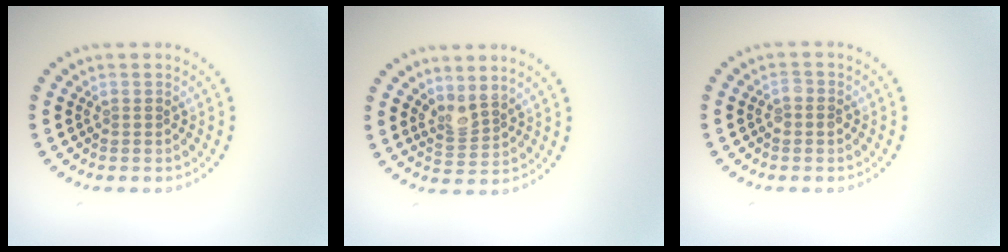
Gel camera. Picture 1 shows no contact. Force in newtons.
{"total": 2.1, "press": 1.6, "slide": 1.4}
{"total": 1.1, "press": 1.0, "slide": 0.3}